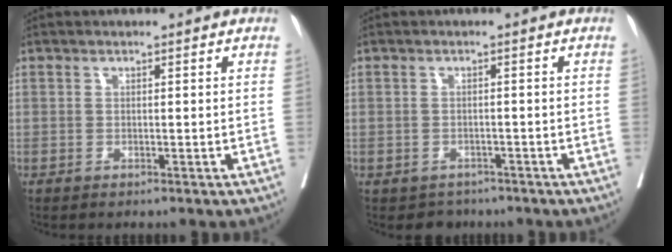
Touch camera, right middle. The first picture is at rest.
{"total": 2.5, "force": [-2.0, 1.6, -0.2], "torque": [-0.003, 0.004, -0.030]}